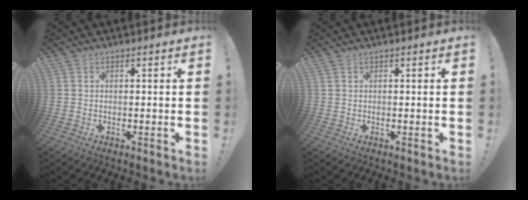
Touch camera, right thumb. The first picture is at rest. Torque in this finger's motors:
{"motor_torque": [0.05, 0.05, 0.14, 0.02, 0.02]}